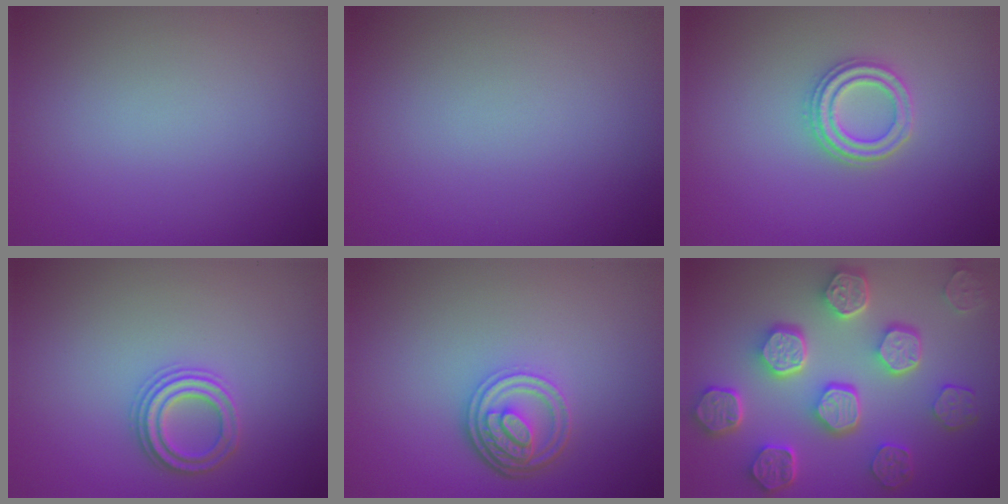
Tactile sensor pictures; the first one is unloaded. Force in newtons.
{"total": 0.0}
{"total": 2.5, "press": 2.4, "slide": 0.7}
{"total": 2.3, "press": 2.3, "slide": 0.3}
{"total": 4.4, "press": 3.3, "slide": 2.9}
{"total": 8.1, "press": 6.3, "slide": 5.1}